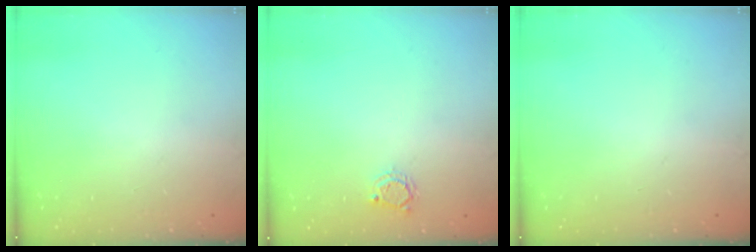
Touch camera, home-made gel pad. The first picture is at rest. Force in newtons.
{"total": 3.7, "press": 3.6, "slide": 0.4}
{"total": 0.0}